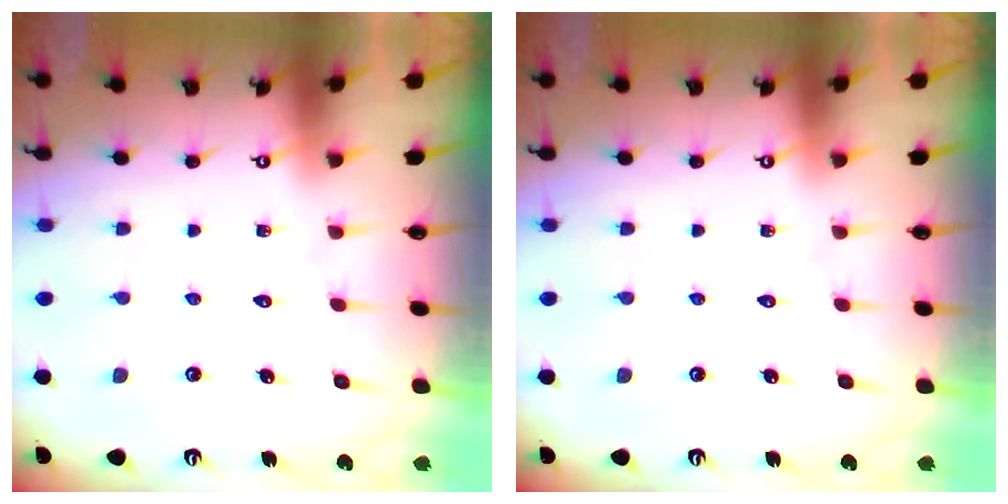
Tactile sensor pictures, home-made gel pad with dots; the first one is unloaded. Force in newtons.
{"total": 0.0}